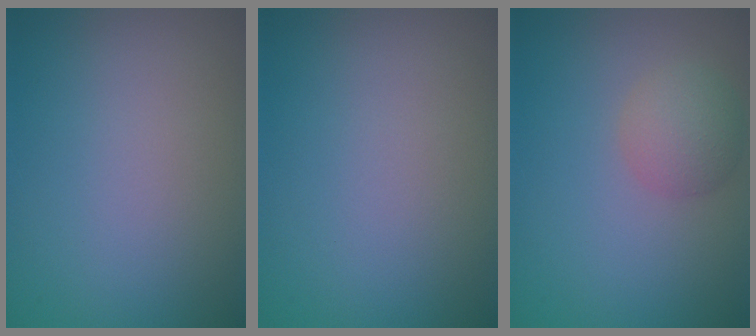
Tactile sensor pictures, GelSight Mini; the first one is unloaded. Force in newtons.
{"total": 0.0}
{"total": 2.7, "press": 2.7, "slide": 0.2}